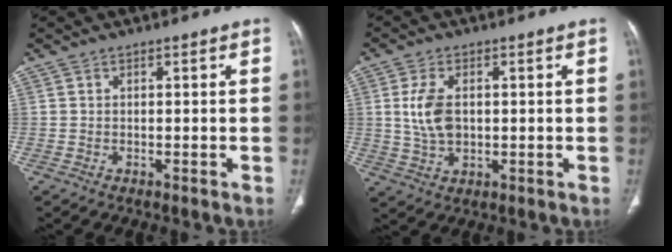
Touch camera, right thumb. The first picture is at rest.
{"total": 7.1, "force": [0.8, 4.3, 5.5], "torque": [-0.112, -0.001, 0.020]}